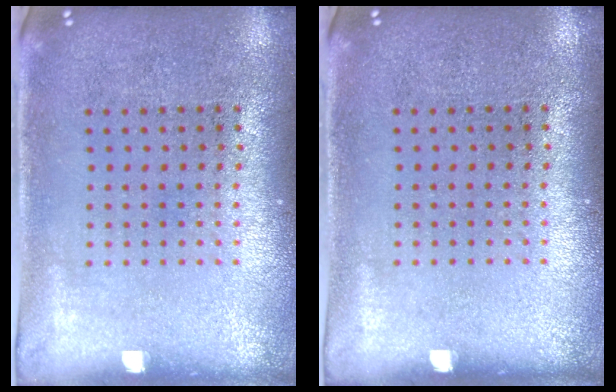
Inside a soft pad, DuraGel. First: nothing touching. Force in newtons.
{"total": 0.0}